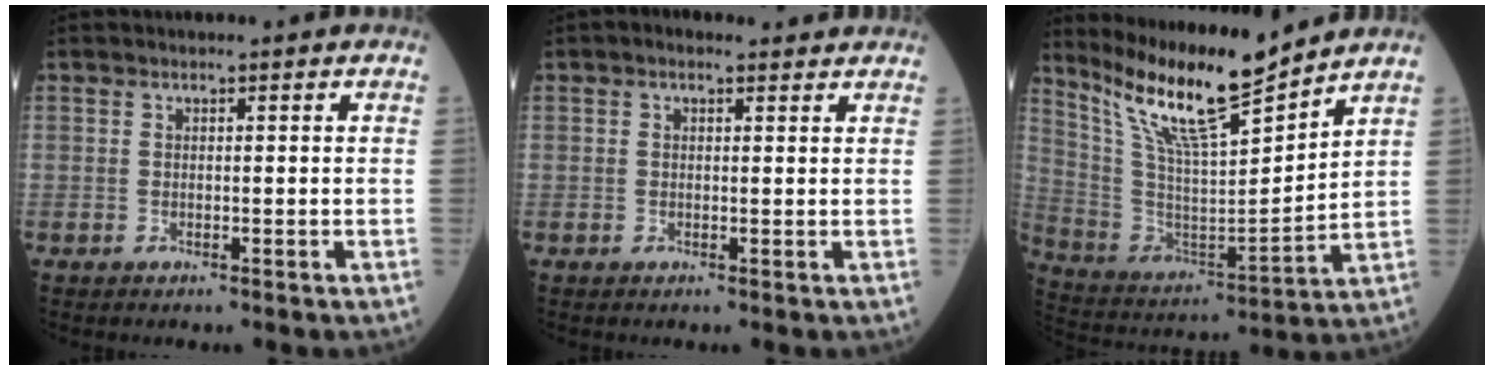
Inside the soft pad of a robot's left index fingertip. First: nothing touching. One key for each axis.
{"total": 2.1, "fx": 1.5, "fy": 1.0, "fz": 1.1, "tx": -0.021, "ty": 0.020, "tz": 0.019}
{"total": 15.3, "fx": 12.8, "fy": 0.5, "fz": 8.4, "tx": -0.163, "ty": -0.011, "tz": 0.244}